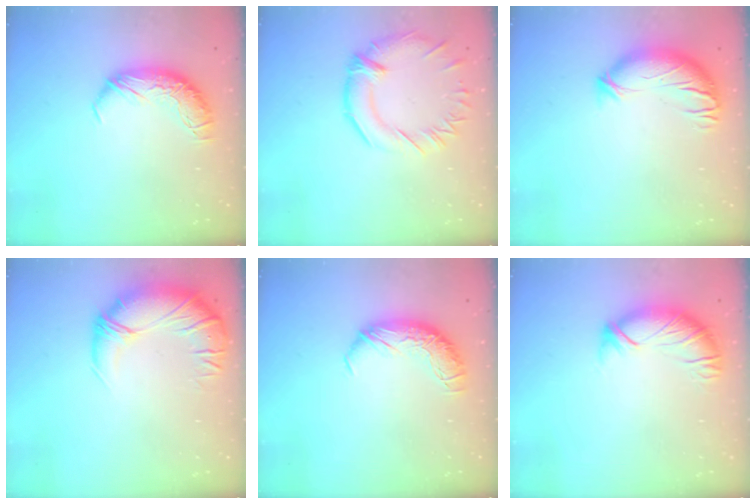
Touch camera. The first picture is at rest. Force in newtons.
{"total": 2.6, "press": 2.1, "slide": 1.5}
{"total": 3.5, "press": 2.6, "slide": 2.4}
{"total": 3.2, "press": 0.8, "slide": 3.2}
{"total": 0.0}
{"total": 2.4, "press": 1.9, "slide": 1.5}